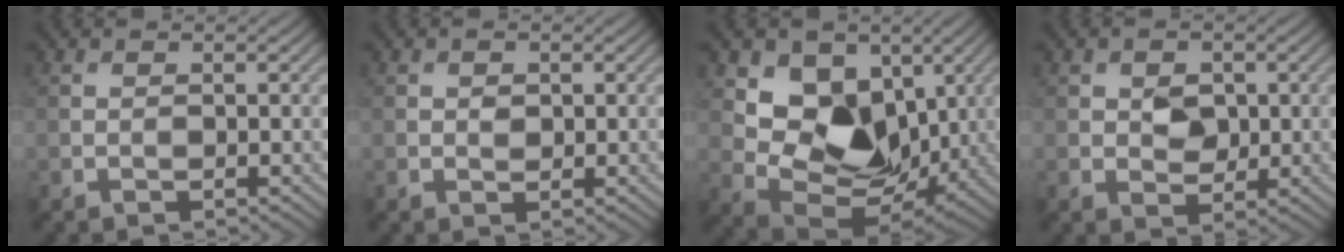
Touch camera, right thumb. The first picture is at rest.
{"total": 1.0, "force": [0.2, 0.8, 0.5], "torque": [-0.009, -0.004, 0.003]}
{"total": 10.0, "force": [2.9, 7.4, 6.0], "torque": [-0.116, -0.018, 0.045]}
{"total": 3.1, "force": [0.5, 2.4, 1.9], "torque": [-0.038, -0.003, 0.002]}